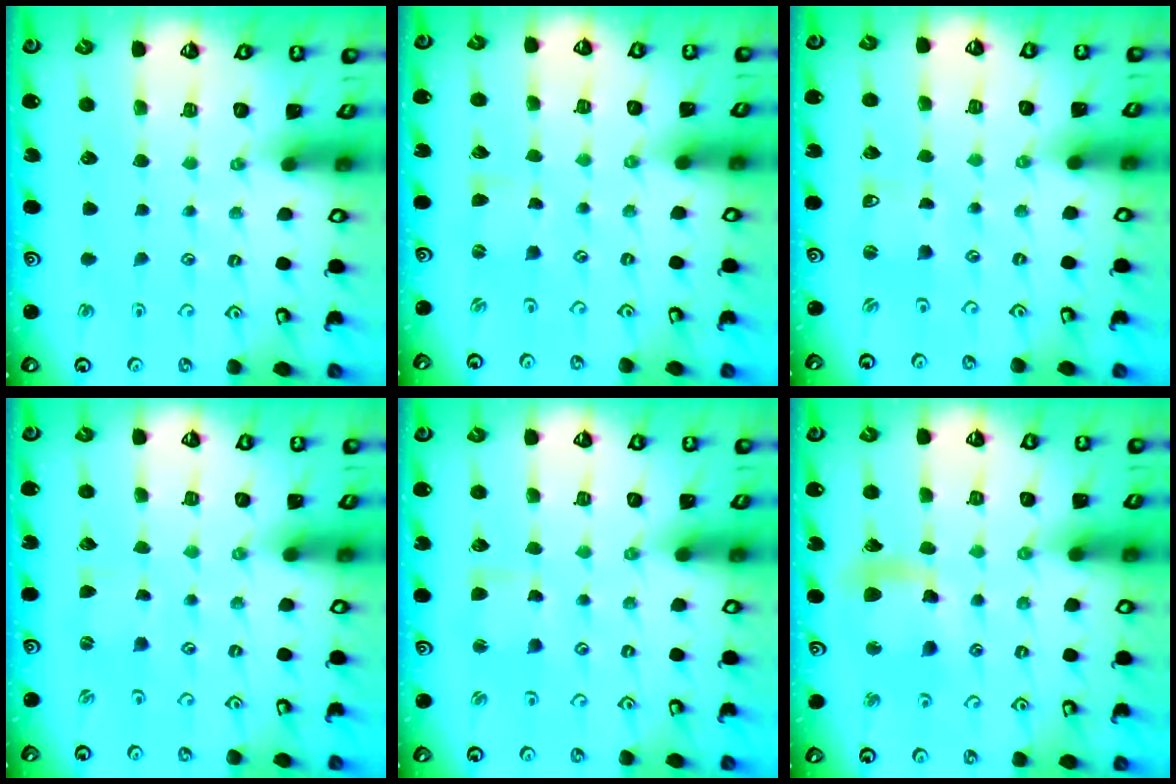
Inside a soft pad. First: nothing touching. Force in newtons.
{"total": 0.0}
{"total": 0.0}
{"total": 0.0}
{"total": 2.8, "press": 2.8, "slide": 0.3}
{"total": 11.5, "press": 11.4, "slide": 1.5}